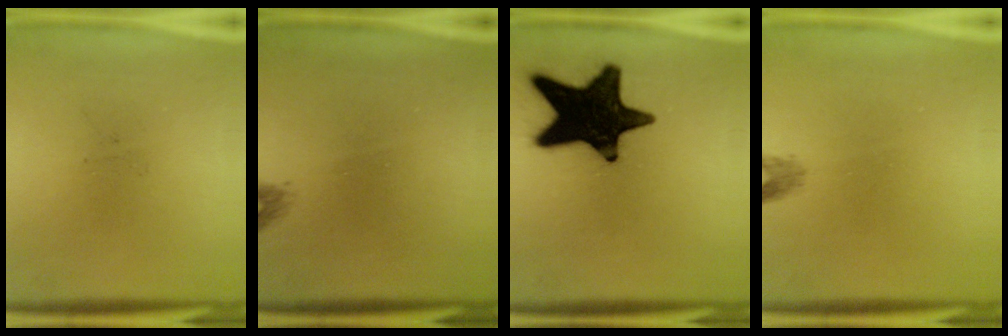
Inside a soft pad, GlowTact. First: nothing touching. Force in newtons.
{"total": 0.9}
{"total": 19.3}
{"total": 1.2}